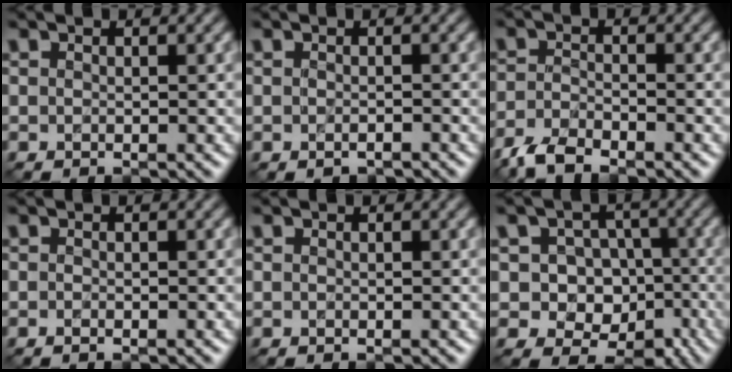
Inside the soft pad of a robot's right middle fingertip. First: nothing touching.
{"total": 0.9, "force": [-0.5, 0.4, 0.6], "torque": [-0.012, -0.003, -0.007]}
{"total": 3.9, "force": [-3.3, 1.1, 1.7], "torque": [-0.037, -0.007, -0.076]}
{"total": 0.0}
{"total": 0.0}
{"total": 9.0, "force": [-2.1, 8.1, 3.5], "torque": [-0.034, 0.027, -0.053]}